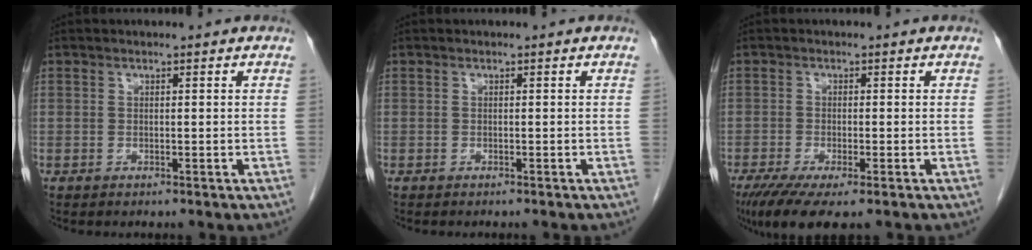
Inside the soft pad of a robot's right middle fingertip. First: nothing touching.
{"total": 1.1, "force": [-1.0, 0.1, 0.5], "torque": [-0.004, 0.000, -0.013]}
{"total": 7.6, "force": [-5.1, 1.5, 5.5], "torque": [-0.088, -0.019, -0.084]}